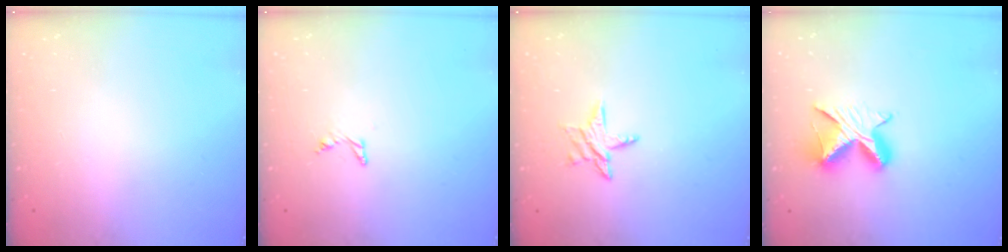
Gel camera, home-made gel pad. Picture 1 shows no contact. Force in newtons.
{"total": 3.8, "press": 3.7, "slide": 0.4}
{"total": 7.3, "press": 7.2, "slide": 0.7}
{"total": 9.0, "press": 8.9, "slide": 0.5}